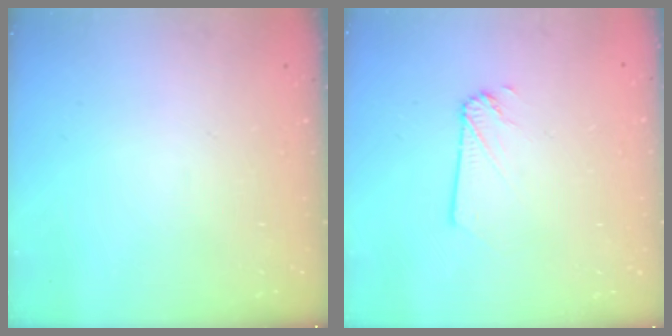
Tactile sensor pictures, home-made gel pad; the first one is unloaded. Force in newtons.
{"total": 1.4, "press": 1.4, "slide": 0.1}